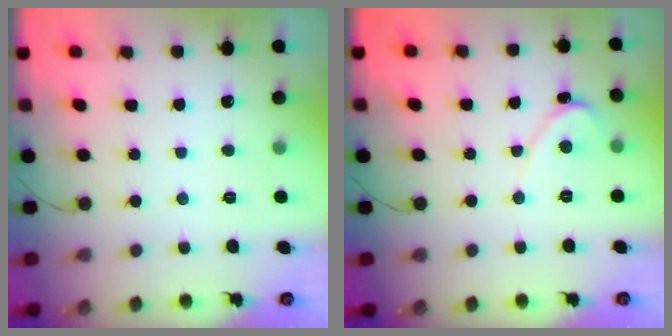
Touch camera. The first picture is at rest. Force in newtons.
{"total": 2.4, "press": 2.4, "slide": 0.2}